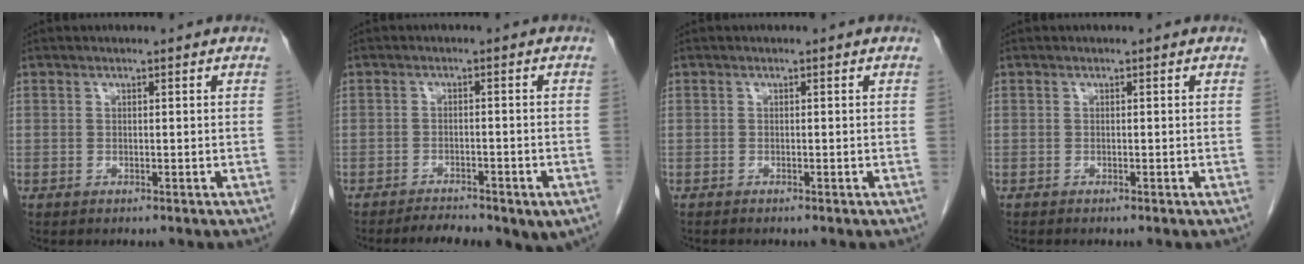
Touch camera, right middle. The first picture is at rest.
{"total": 8.6, "force": [-6.2, 2.7, 5.2], "torque": [-0.070, 0.007, -0.088]}
{"total": 0.6, "force": [-0.5, 0.1, 0.2], "torque": [-0.004, 0.000, -0.009]}
{"total": 0.0}